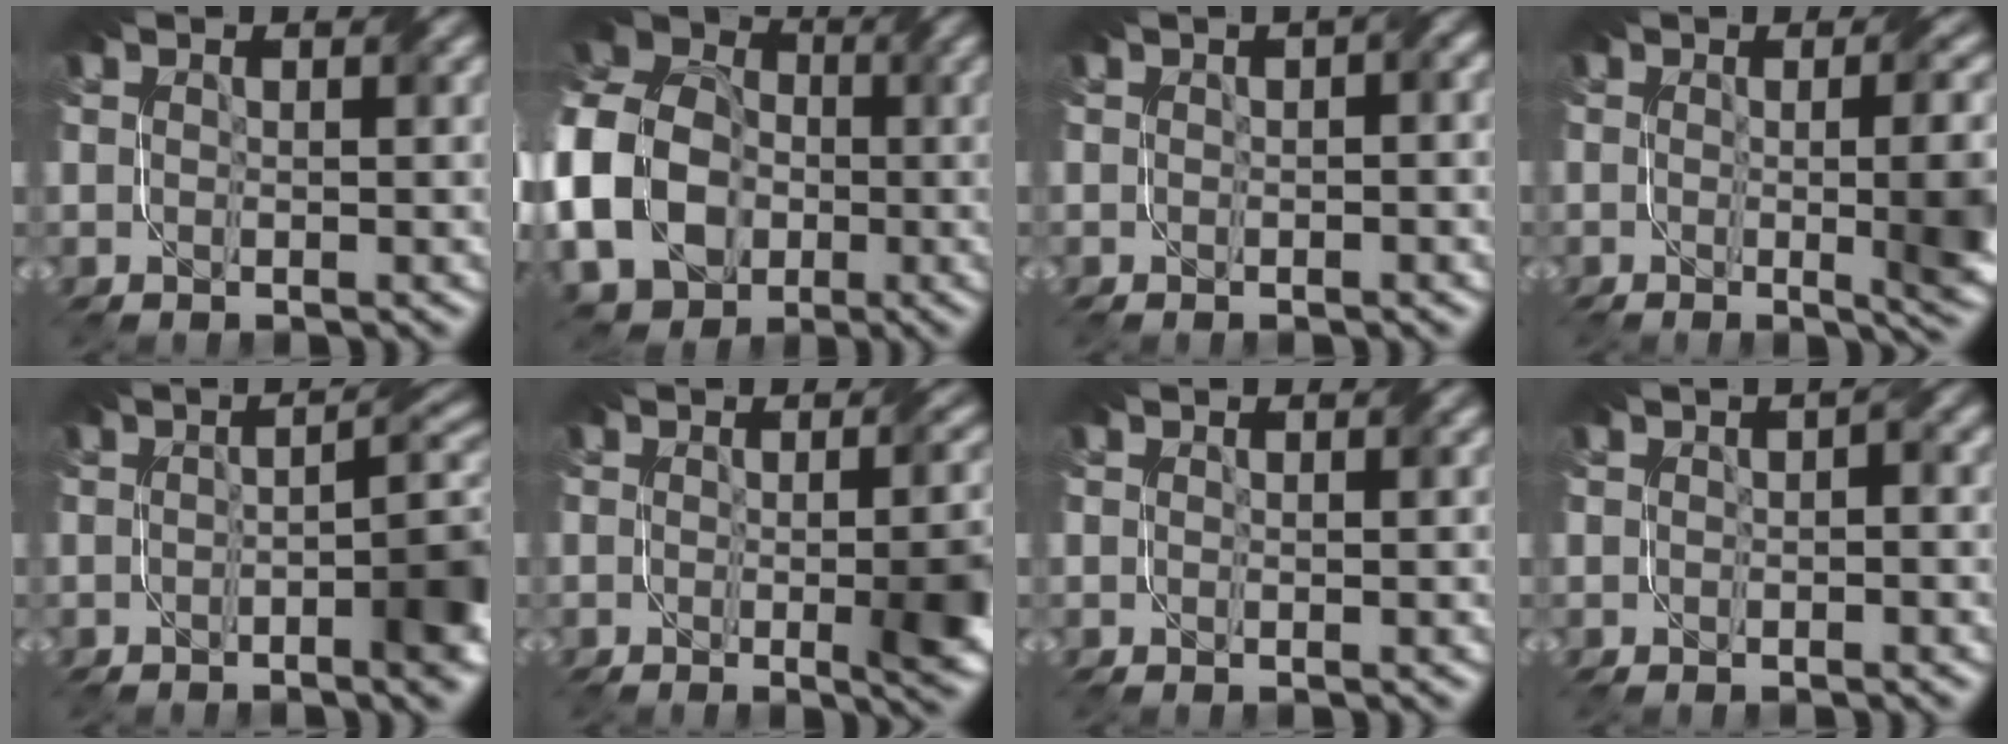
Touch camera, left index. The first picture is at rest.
{"total": 14.5, "force": [-2.8, 11.6, 8.3], "torque": [-0.193, -0.008, -0.066]}
{"total": 4.0, "force": [0.5, 1.6, 3.7], "torque": [-0.028, 0.014, 0.006]}
{"total": 10.8, "force": [-0.5, 4.0, 10.0], "torque": [-0.081, 0.000, -0.010]}
{"total": 8.0, "force": [-1.8, 1.8, 7.6], "torque": [-0.086, 0.000, -0.029]}
{"total": 8.2, "force": [-0.9, 2.8, 7.7], "torque": [-0.071, -0.004, -0.009]}
{"total": 0.0}
{"total": 1.0, "force": [-0.2, 0.2, 1.0], "torque": [-0.014, 0.004, -0.002]}